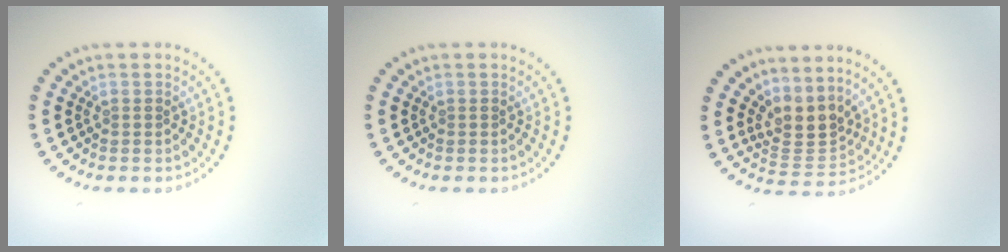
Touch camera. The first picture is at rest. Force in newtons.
{"total": 0.0}
{"total": 3.2, "press": 2.4, "slide": 2.2}